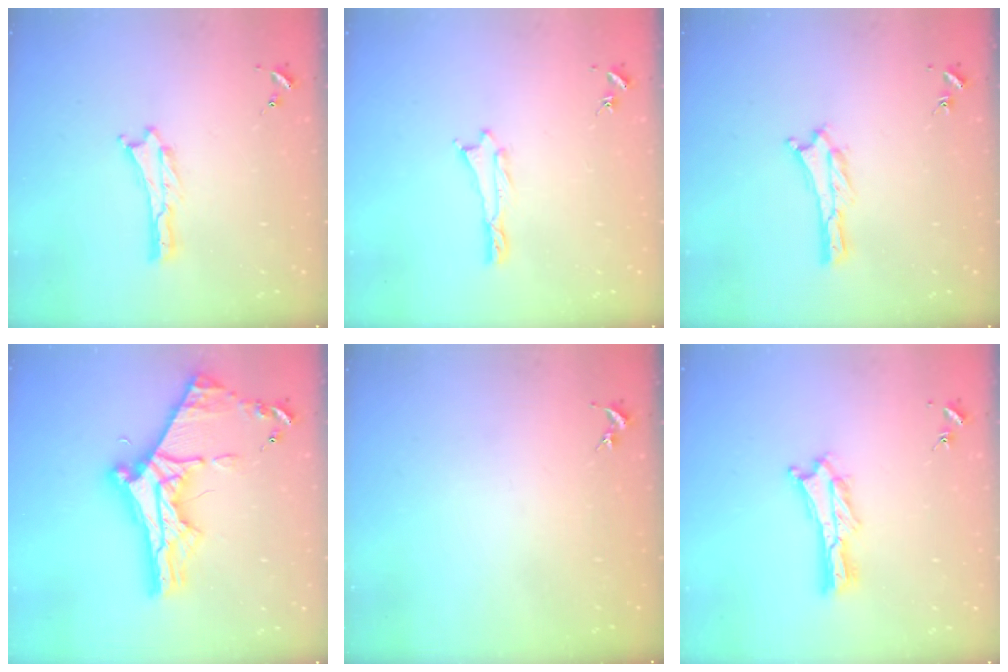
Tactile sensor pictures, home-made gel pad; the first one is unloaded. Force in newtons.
{"total": 0.6, "press": 0.5, "slide": 0.2}
{"total": 0.7, "press": 0.6, "slide": 0.2}
{"total": 10.7, "press": 10.6, "slide": 1.4}
{"total": 0.0}
{"total": 2.3, "press": 2.3, "slide": 0.3}